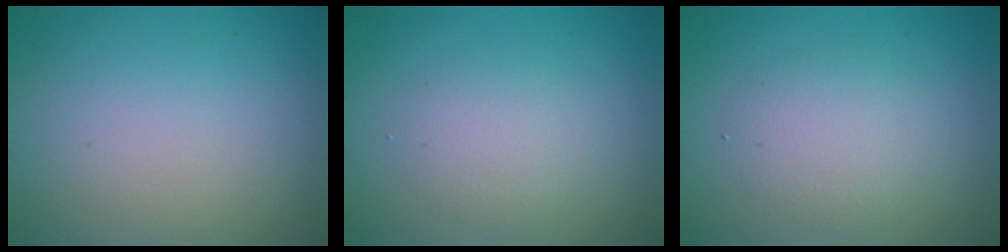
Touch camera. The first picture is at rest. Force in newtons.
{"total": 1.9, "press": 1.9, "slide": 0.1}
{"total": 2.7, "press": 2.7, "slide": 0.2}